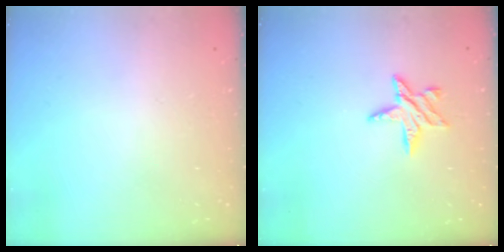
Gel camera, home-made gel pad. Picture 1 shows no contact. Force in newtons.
{"total": 7.4, "press": 7.4, "slide": 0.1}